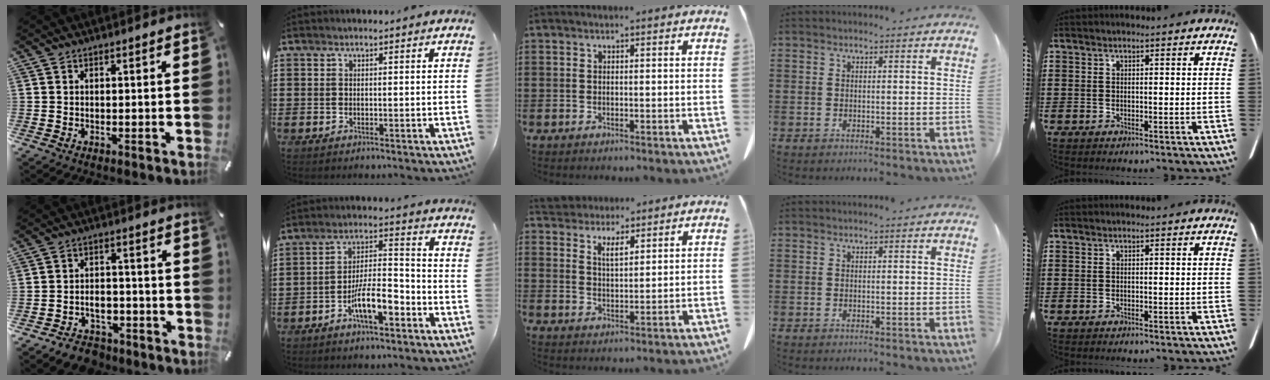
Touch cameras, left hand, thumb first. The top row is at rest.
{"thumb": {"total": 6.4, "force": [-4.7, 4.0, 1.8], "torque": [-0.018, 0.036, -0.083]}, "index": {"total": 8.3, "force": [-4.7, 2.6, 6.3], "torque": [-0.127, 0.008, -0.088]}, "middle": {"total": 4.1, "force": [3.6, 1.4, 1.2], "torque": [-0.035, -0.006, 0.066]}}